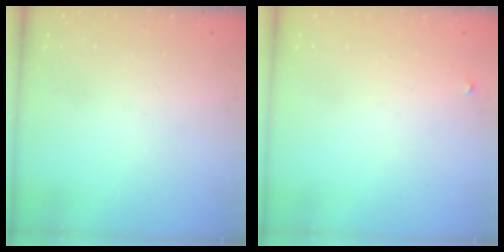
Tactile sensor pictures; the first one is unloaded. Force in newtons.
{"total": 2.1, "press": 2.1, "slide": 0.1}